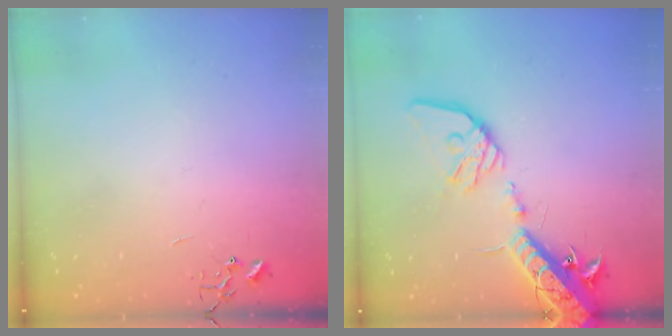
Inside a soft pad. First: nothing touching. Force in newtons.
{"total": 19.7, "press": 19.2, "slide": 4.1}